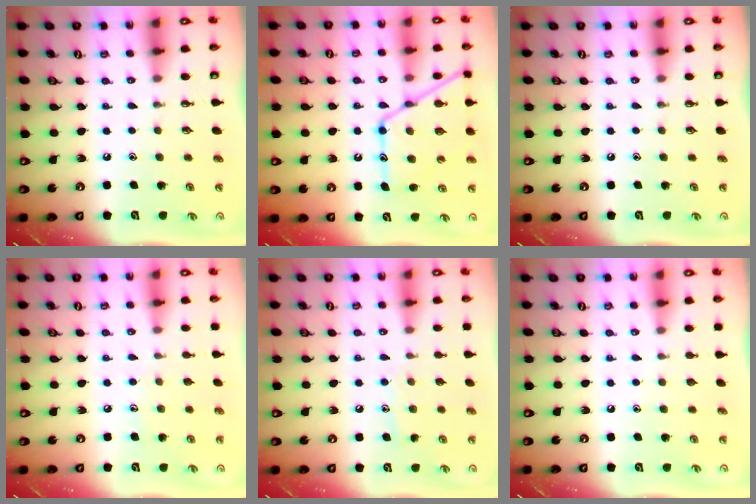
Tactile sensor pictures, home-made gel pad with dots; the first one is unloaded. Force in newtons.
{"total": 15.7, "press": 15.6, "slide": 1.4}
{"total": 0.0}
{"total": 4.8, "press": 4.8, "slide": 0.5}
{"total": 6.6, "press": 6.6, "slide": 0.4}
{"total": 0.0}